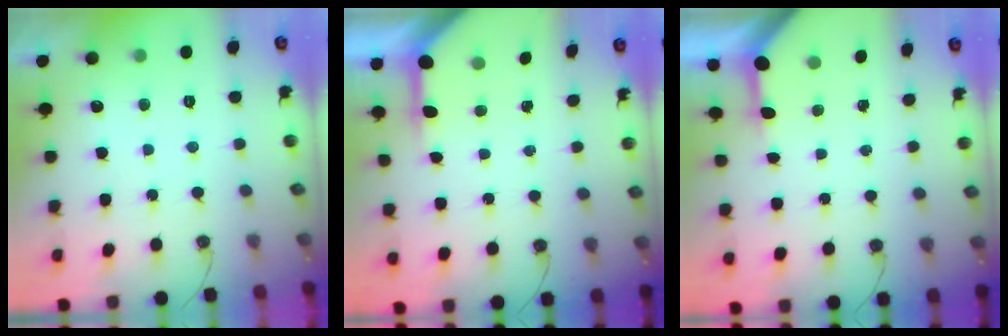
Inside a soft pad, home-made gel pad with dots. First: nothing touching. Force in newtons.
{"total": 5.8, "press": 5.8, "slide": 0.3}
{"total": 3.4, "press": 3.4, "slide": 0.4}